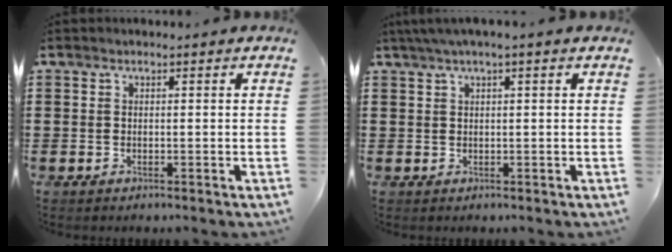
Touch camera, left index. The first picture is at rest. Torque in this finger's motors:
{"motor_torque": [0.37, -0.66, -0.13, -0.12]}